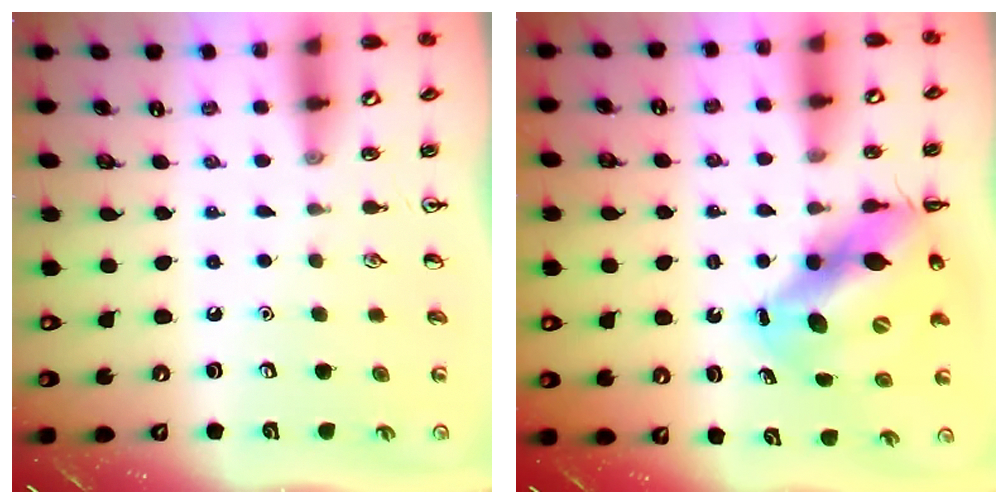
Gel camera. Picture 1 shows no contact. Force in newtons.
{"total": 12.1, "press": 11.7, "slide": 3.0}